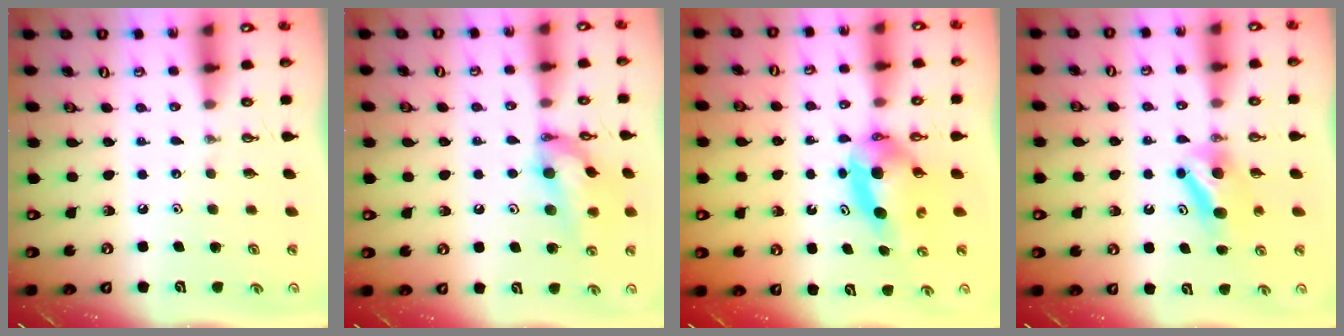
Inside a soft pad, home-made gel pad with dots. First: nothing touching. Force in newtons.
{"total": 14.7, "press": 13.7, "slide": 5.1}
{"total": 5.3, "press": 5.3, "slide": 0.3}
{"total": 8.1, "press": 7.9, "slide": 1.6}